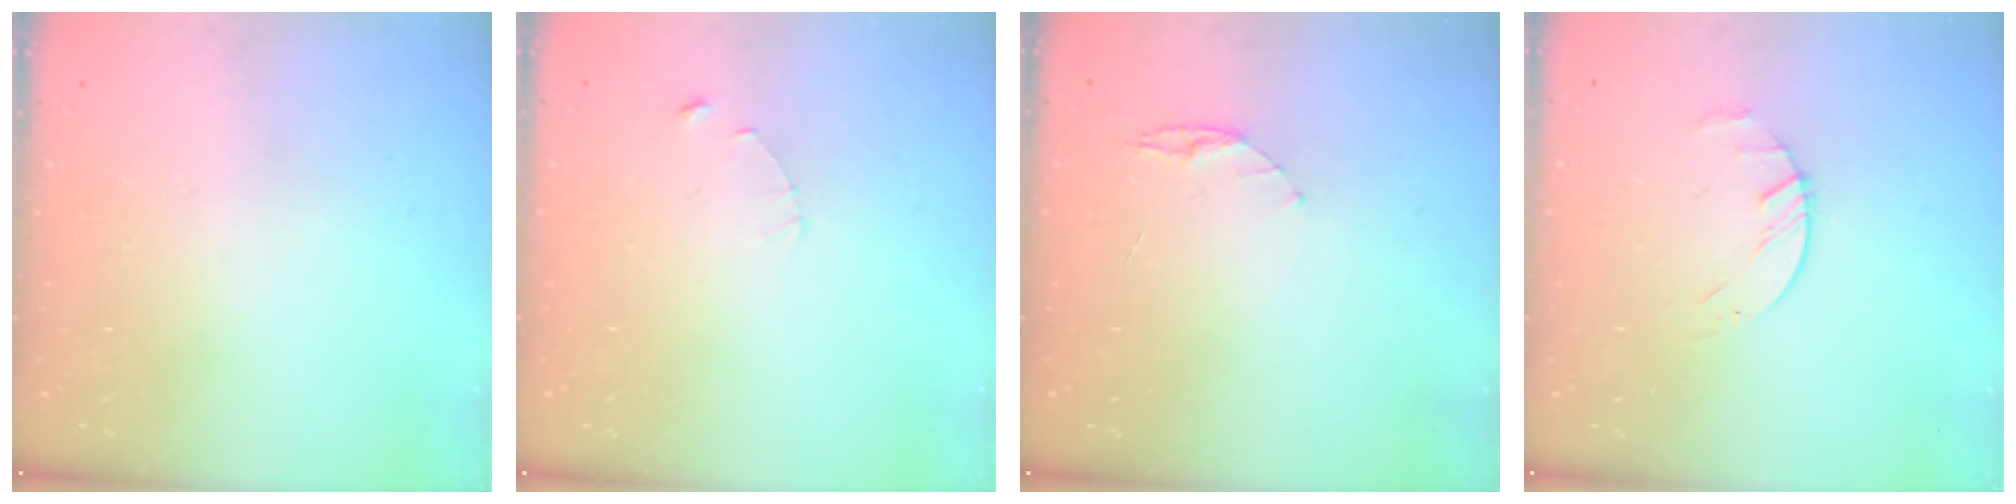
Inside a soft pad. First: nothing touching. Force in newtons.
{"total": 1.0, "press": 1.0, "slide": 0.2}
{"total": 4.5, "press": 4.4, "slide": 0.4}
{"total": 2.2, "press": 2.2, "slide": 0.4}